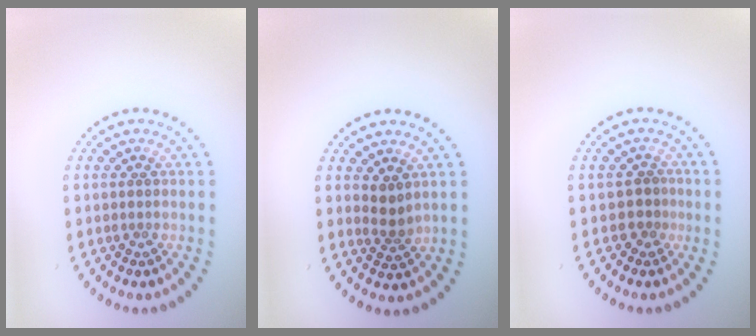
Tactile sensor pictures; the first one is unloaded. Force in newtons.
{"total": 1.6, "press": 1.2, "slide": 1.0}
{"total": 1.5, "press": 1.2, "slide": 0.9}